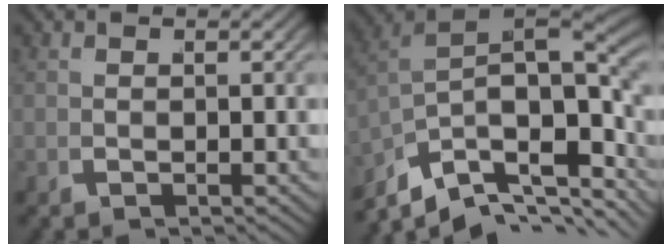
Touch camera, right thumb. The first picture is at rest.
{"total": 12.9, "force": [-1.8, 7.5, 10.4], "torque": [-0.171, -0.033, -0.010]}